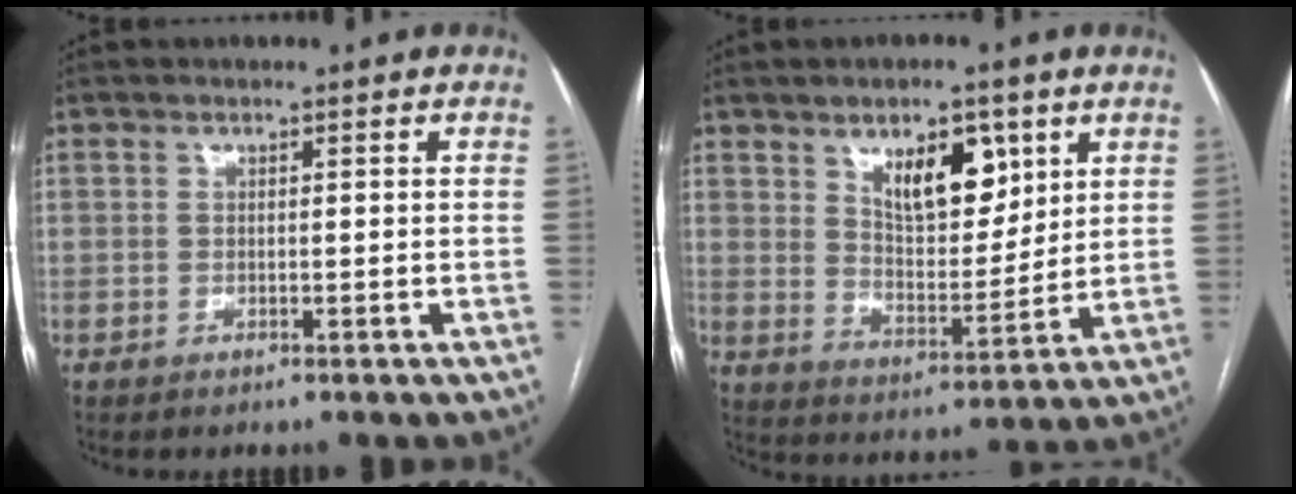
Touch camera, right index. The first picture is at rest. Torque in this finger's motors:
{"motor_torque": [0.40, 0.31, 0.38, 0.10]}